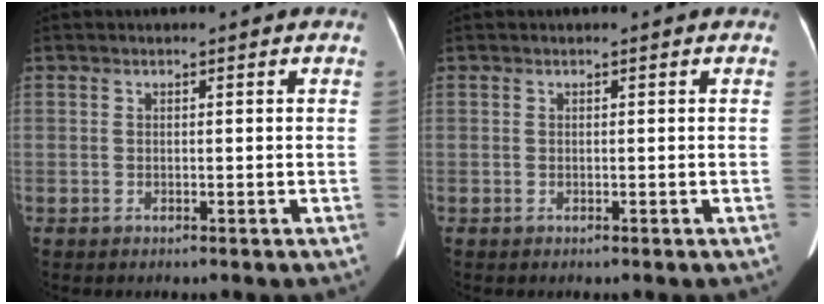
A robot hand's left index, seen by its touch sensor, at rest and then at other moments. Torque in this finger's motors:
{"motor_torque": [0.32, 0.04, 0.03, -0.01]}